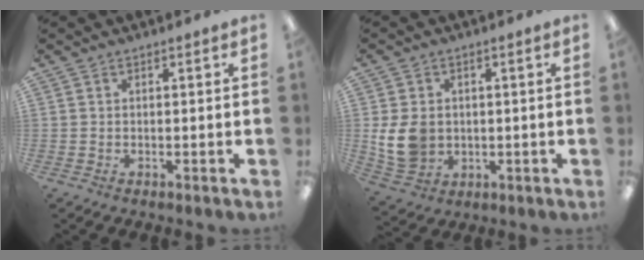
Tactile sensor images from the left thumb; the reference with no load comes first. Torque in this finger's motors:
{"motor_torque": [0.07, 1.39, 0.82, -0.73, 0.07]}